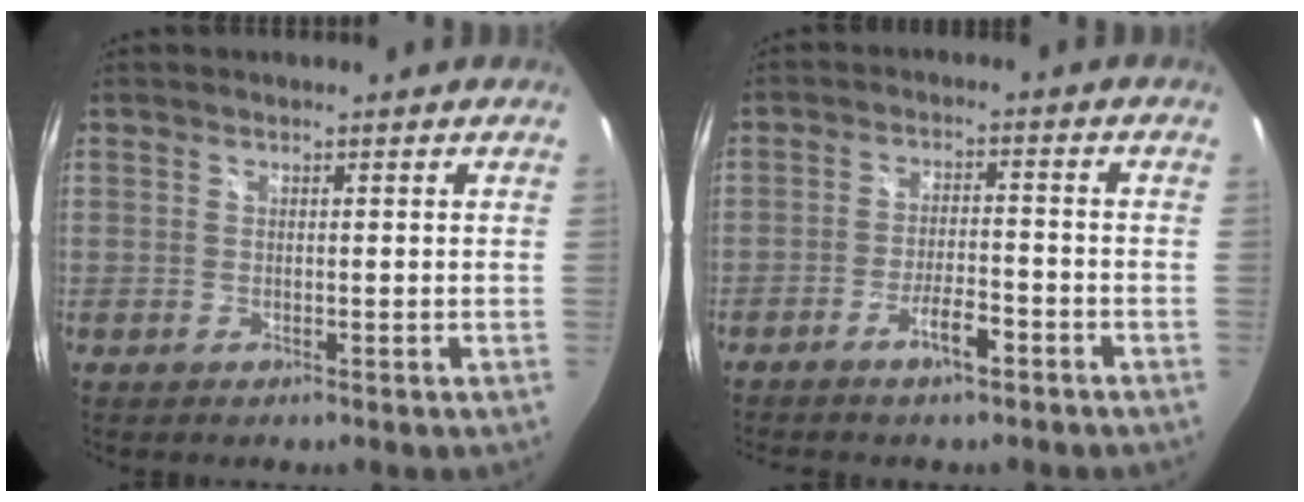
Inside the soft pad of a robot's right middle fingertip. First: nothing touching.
{"total": 5.1, "force": [-3.7, 1.2, 3.3], "torque": [-0.073, 0.001, -0.061]}